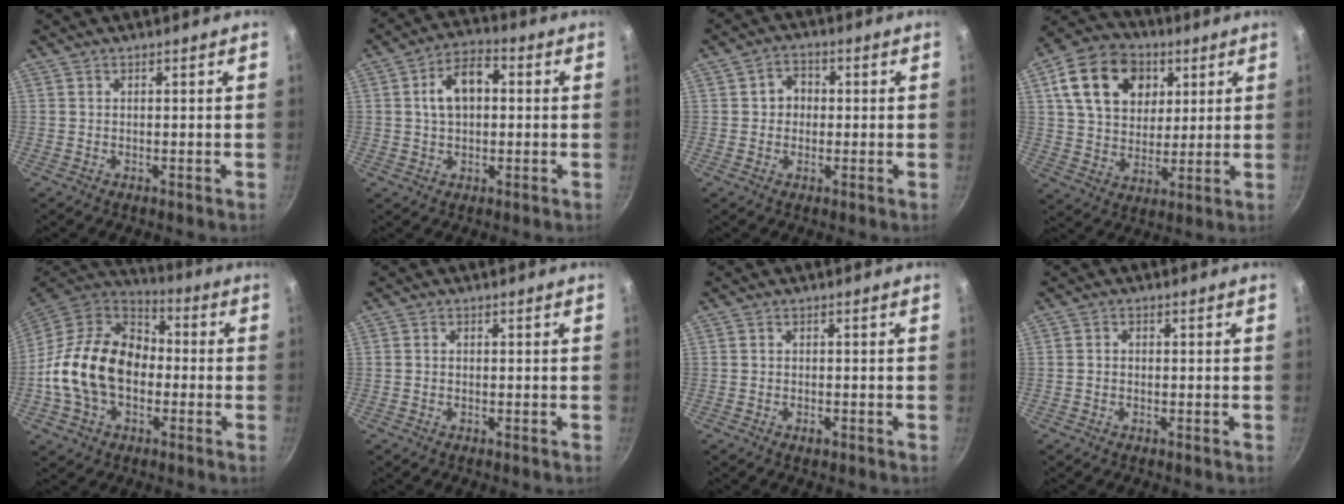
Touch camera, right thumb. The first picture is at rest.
{"total": 9.2, "force": [1.2, 5.8, 7.0], "torque": [-0.096, 0.024, 0.011]}
{"total": 4.3, "force": [0.2, 3.8, 2.0], "torque": [-0.003, 0.009, -0.001]}
{"total": 17.7, "force": [6.3, 13.2, 10.0], "torque": [-0.148, -0.002, 0.102]}
{"total": 20.0, "force": [-2.3, 14.2, 13.8], "torque": [-0.215, 0.040, -0.053]}
{"total": 0.6, "force": [-0.2, 0.5, 0.3], "torque": [-0.006, 0.003, -0.005]}
{"total": 1.3, "force": [-0.7, 0.6, 0.9], "torque": [-0.016, 0.003, -0.015]}
{"total": 1.2, "force": [-0.4, 0.9, 0.6], "torque": [-0.012, 0.006, -0.009]}